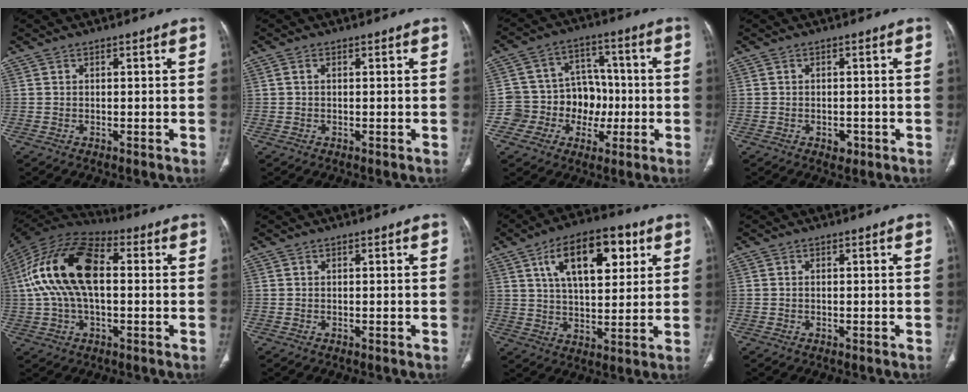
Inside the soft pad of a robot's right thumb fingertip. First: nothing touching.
{"total": 0.8, "force": [0.1, 0.5, 0.6], "torque": [-0.014, 0.005, 0.002]}
{"total": 12.0, "force": [-2.5, 10.7, 4.8], "torque": [-0.016, 0.044, -0.037]}
{"total": 2.2, "force": [-0.9, 1.5, 1.2], "torque": [-0.009, 0.003, -0.008]}
{"total": 19.5, "force": [1.9, 10.4, 16.4], "torque": [-0.326, 0.035, 0.026]}
{"total": 0.0}
{"total": 16.2, "force": [6.6, 7.8, 12.5], "torque": [-0.165, -0.011, 0.106]}
{"total": 0.0}